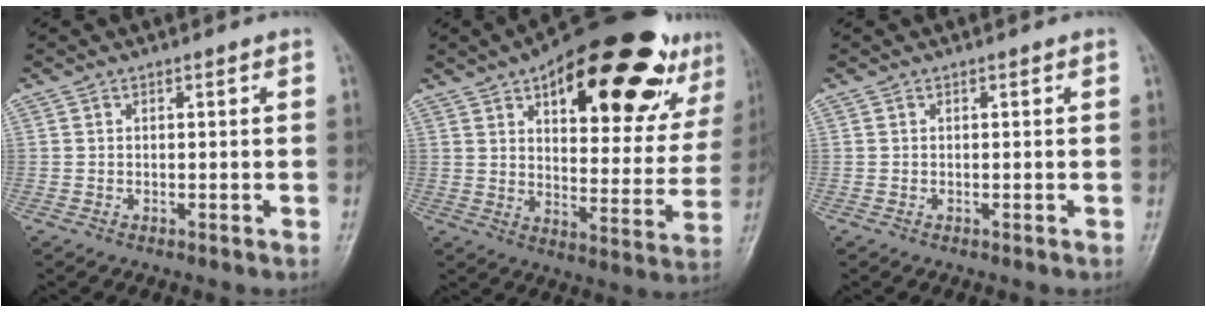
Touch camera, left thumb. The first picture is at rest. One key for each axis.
{"total": 30.0, "fx": 16.8, "fy": 12.4, "fz": 21.6, "tx": -0.264, "ty": -0.027, "tz": 0.240}
{"total": 0.0}